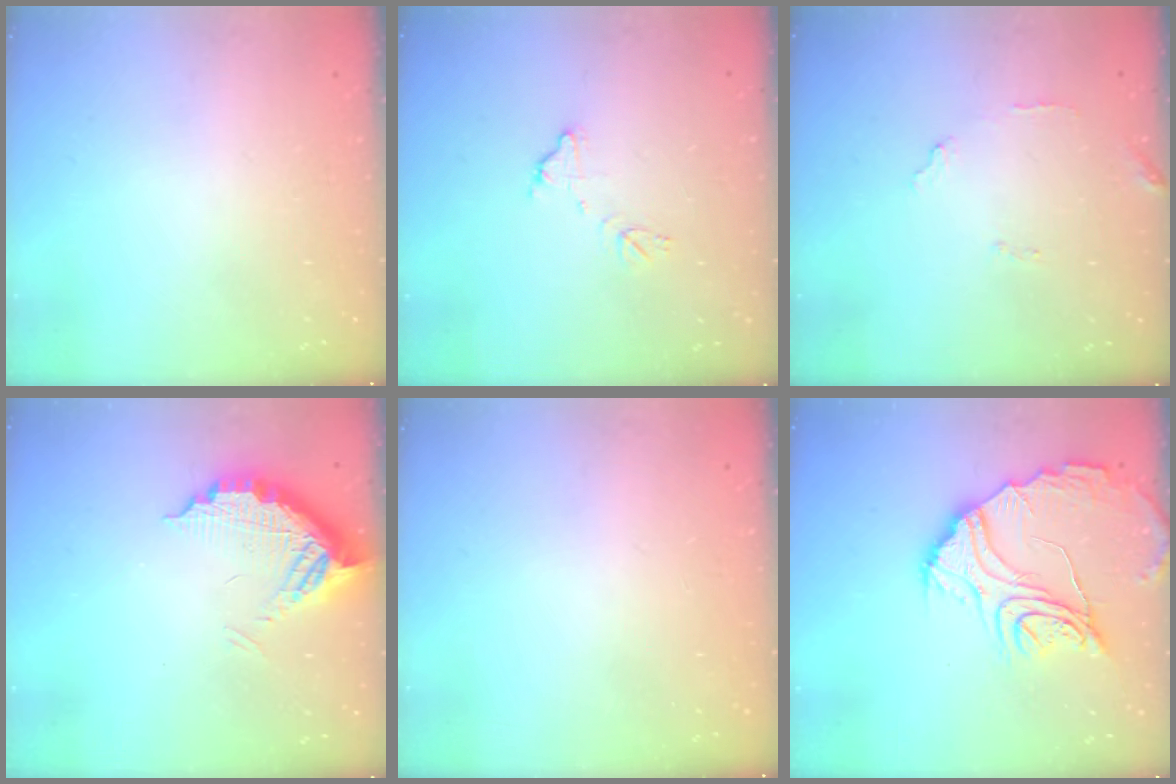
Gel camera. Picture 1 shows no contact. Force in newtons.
{"total": 9.2, "press": 9.2, "slide": 0.7}
{"total": 7.8, "press": 7.8, "slide": 0.4}
{"total": 10.8, "press": 10.7, "slide": 0.9}
{"total": 0.0}
{"total": 19.0, "press": 19.0, "slide": 1.6}